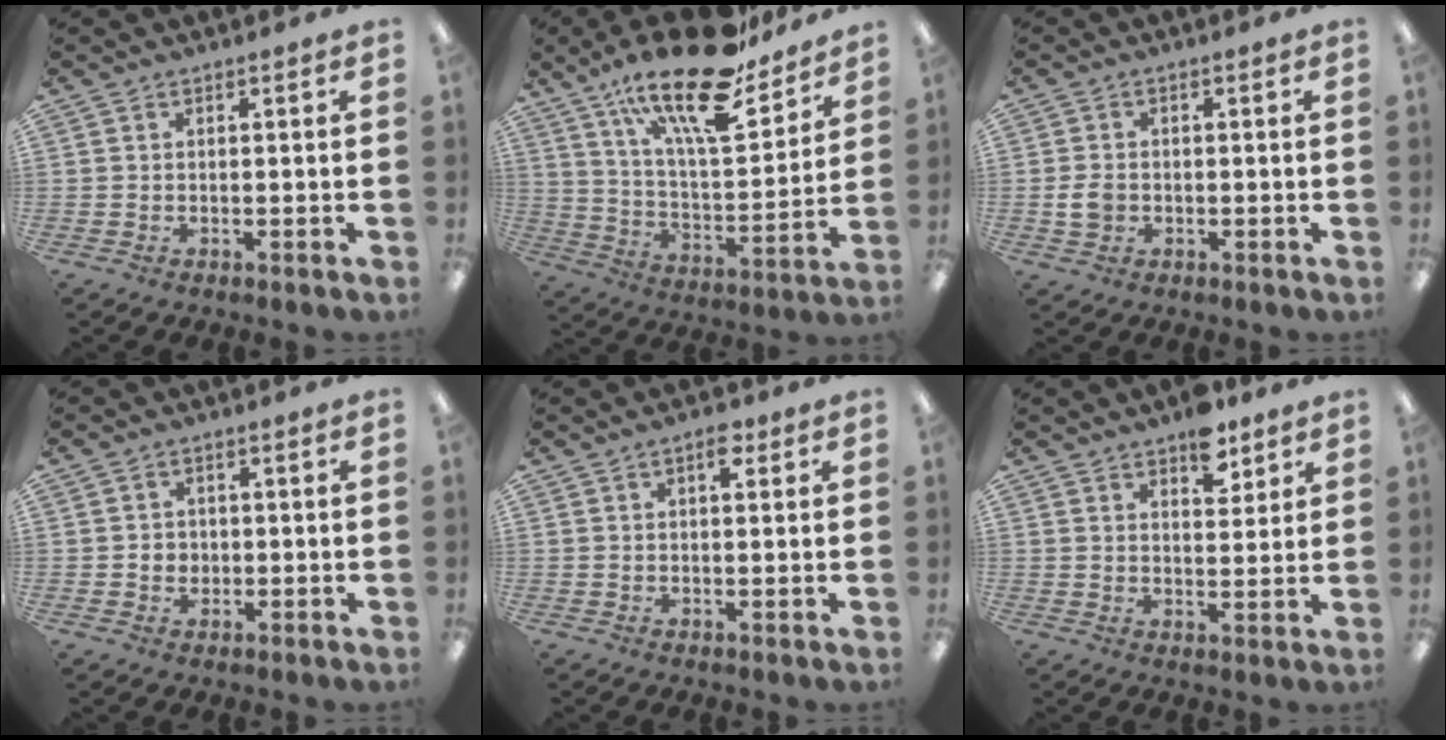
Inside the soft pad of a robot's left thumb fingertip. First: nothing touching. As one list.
[{"total": 23.3, "force": [16.8, 7.5, 14.3], "torque": [-0.234, -0.106, 0.281]}, {"total": 3.8, "force": [-0.5, 3.0, 2.2], "torque": [-0.045, 0.004, -0.010]}, {"total": 2.6, "force": [-0.1, 2.5, 0.7], "torque": [-0.008, 0.000, -0.006]}, {"total": 3.9, "force": [2.0, 1.9, 2.8], "torque": [-0.029, -0.007, 0.027]}, {"total": 8.1, "force": [5.6, 4.2, 4.1], "torque": [-0.039, -0.027, 0.093]}]